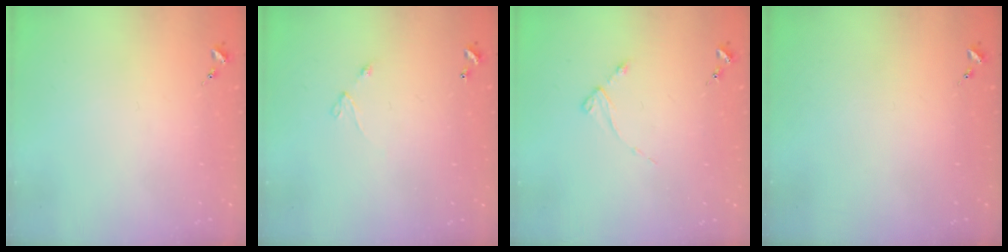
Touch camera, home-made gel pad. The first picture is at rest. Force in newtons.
{"total": 4.2, "press": 4.2, "slide": 0.4}
{"total": 2.8, "press": 2.8, "slide": 0.3}
{"total": 0.0}